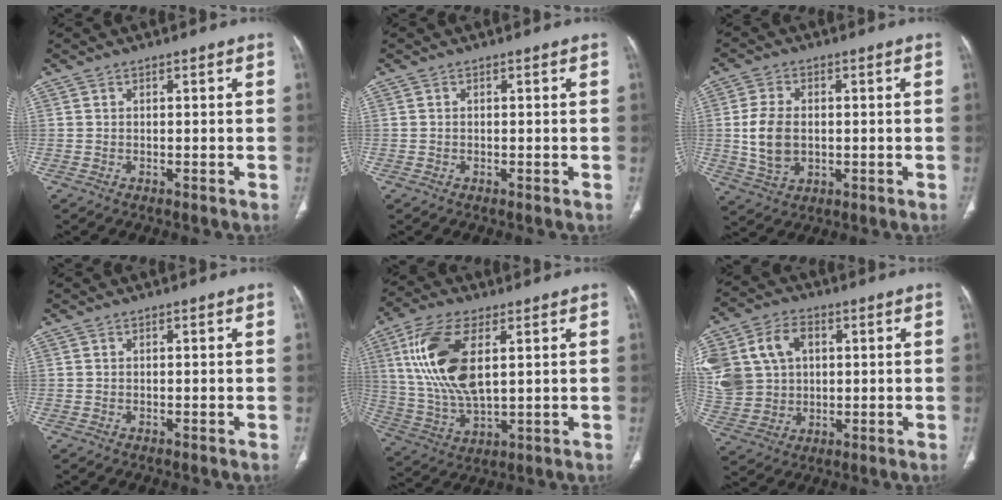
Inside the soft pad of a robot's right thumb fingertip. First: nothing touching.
{"total": 0.0}
{"total": 8.5, "force": [0.0, 5.7, 6.3], "torque": [-0.119, 0.001, 0.007]}
{"total": 0.0}
{"total": 16.3, "force": [4.4, 7.5, 13.8], "torque": [-0.287, -0.014, 0.093]}
{"total": 18.8, "force": [4.2, 15.0, 10.5], "torque": [-0.238, 0.024, 0.094]}